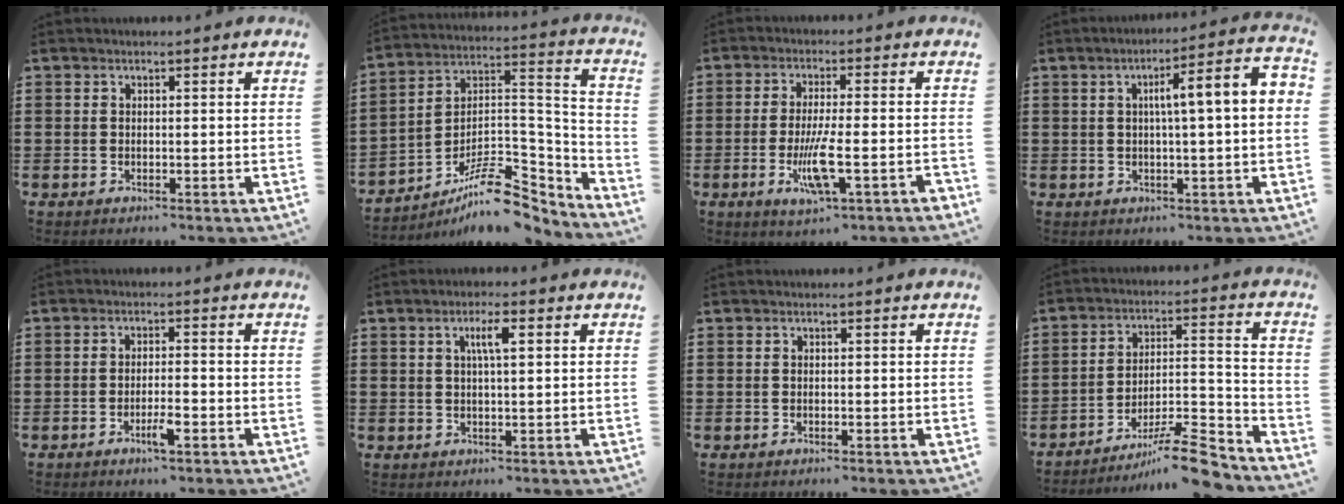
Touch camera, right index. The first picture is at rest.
{"total": 11.1, "force": [-8.3, 4.0, 6.1], "torque": [-0.099, 0.029, -0.154]}
{"total": 7.5, "force": [-2.6, 1.1, 7.0], "torque": [-0.132, -0.013, -0.048]}
{"total": 5.4, "force": [-0.3, 0.1, 5.4], "torque": [-0.096, -0.009, -0.017]}
{"total": 3.5, "force": [-1.8, 0.6, 2.9], "torque": [-0.056, -0.002, -0.033]}
{"total": 3.6, "force": [1.1, 0.8, 3.3], "torque": [-0.069, 0.011, 0.015]}
{"total": 0.0}
{"total": 10.8, "force": [-9.0, 1.0, 5.8], "torque": [-0.079, 0.031, -0.168]}